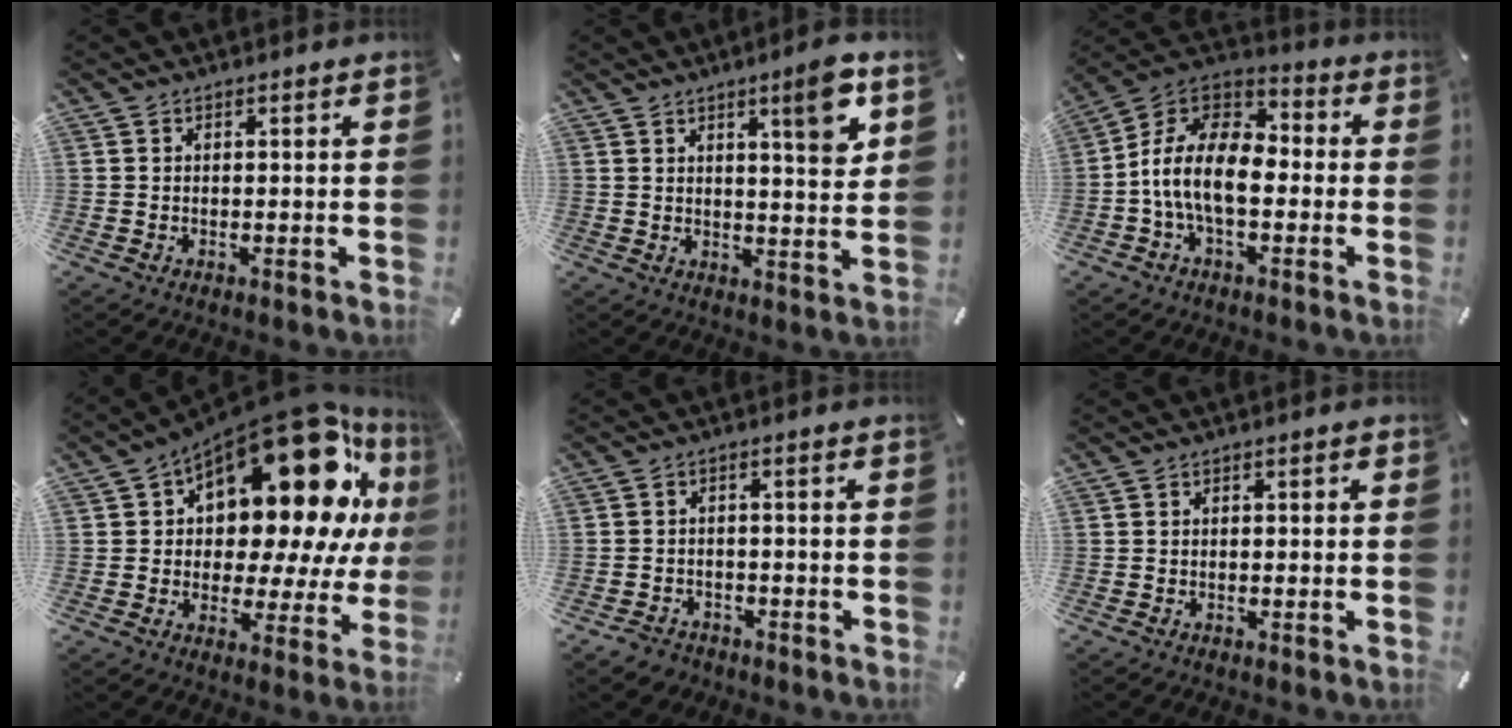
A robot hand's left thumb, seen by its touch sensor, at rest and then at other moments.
{"total": 9.3, "force": [4.9, 1.5, 7.7], "torque": [-0.109, -0.026, 0.072]}
{"total": 12.9, "force": [-4.4, 7.2, 9.8], "torque": [-0.215, 0.005, -0.090]}
{"total": 23.2, "force": [12.3, 10.9, 16.4], "torque": [-0.238, -0.109, 0.205]}
{"total": 3.4, "force": [-2.5, 2.3, 0.7], "torque": [-0.017, 0.014, -0.052]}
{"total": 1.0, "force": [-0.4, 0.5, 0.8], "torque": [-0.015, 0.002, -0.010]}